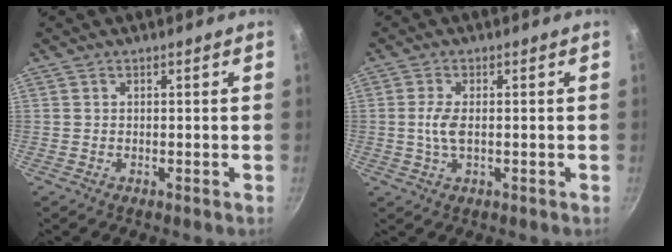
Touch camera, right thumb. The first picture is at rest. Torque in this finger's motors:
{"motor_torque": [0.20, 0.29, 0.76, -0.36, 0.10]}